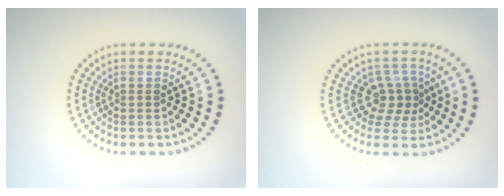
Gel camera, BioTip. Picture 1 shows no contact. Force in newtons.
{"total": 2.8, "press": 2.1, "slide": 1.8}